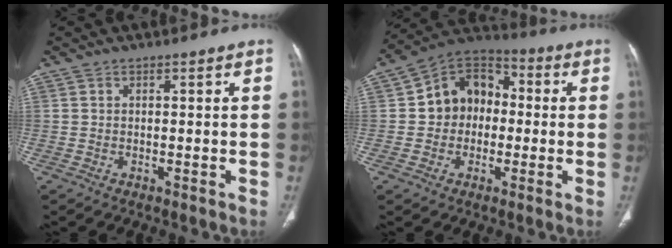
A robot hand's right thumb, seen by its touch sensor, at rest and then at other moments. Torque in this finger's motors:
{"motor_torque": [-0.19, 0.72, -0.08, 0.23, 0.24]}